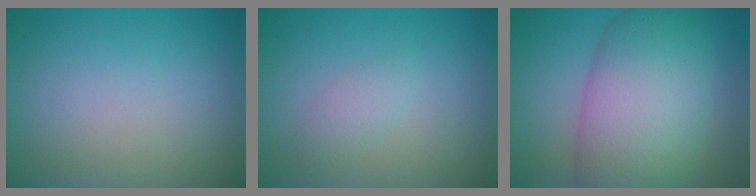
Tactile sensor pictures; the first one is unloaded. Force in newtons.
{"total": 1.3, "press": 1.3, "slide": 0.1}
{"total": 11.4, "press": 11.4, "slide": 0.5}